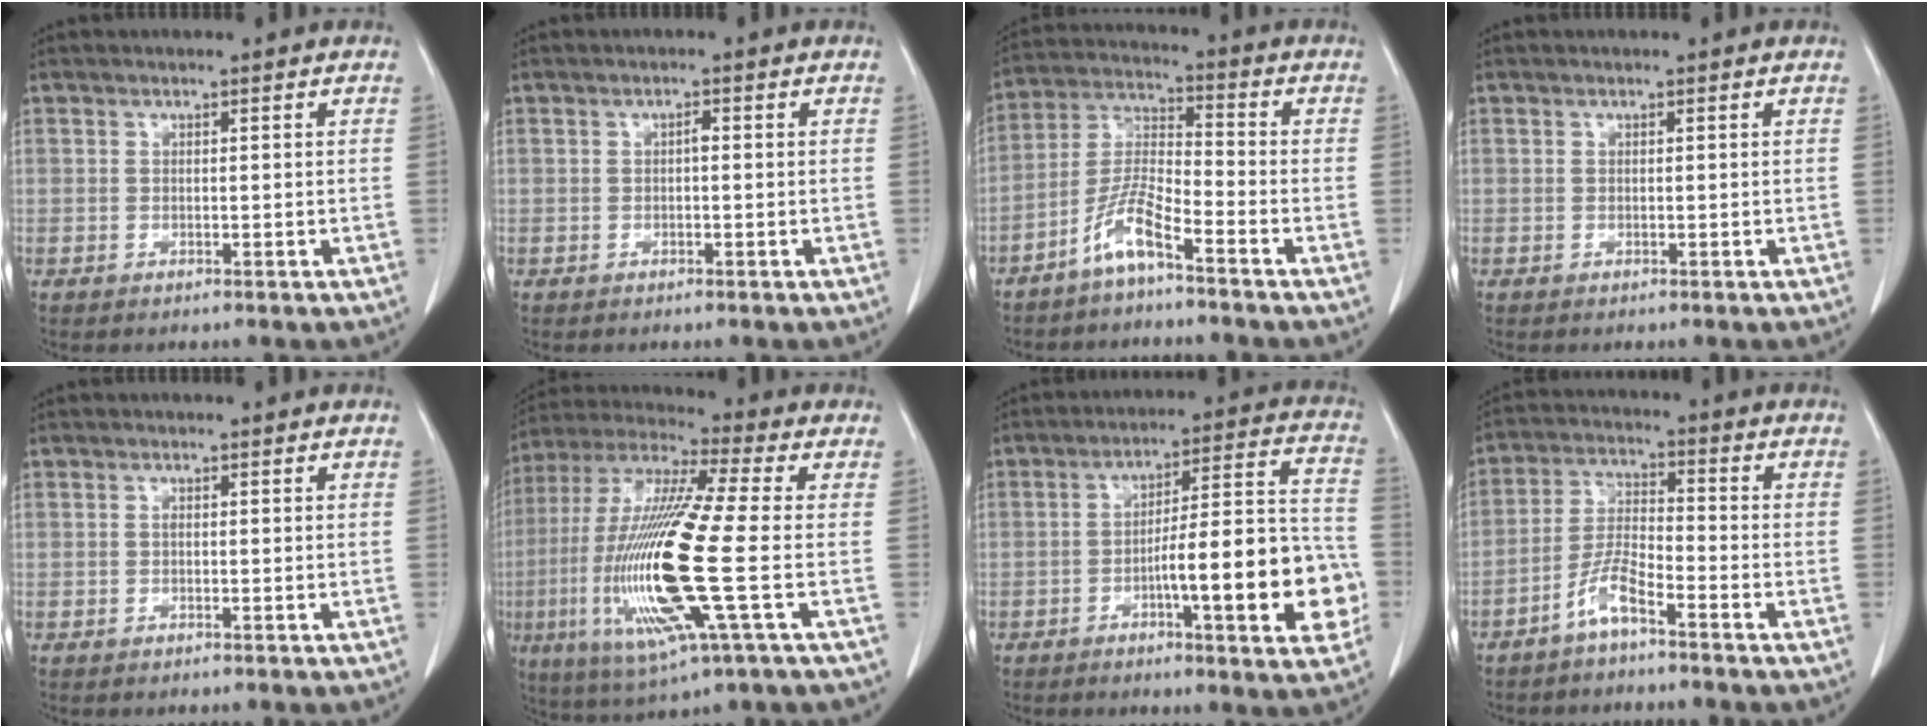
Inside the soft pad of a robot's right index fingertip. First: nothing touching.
{"total": 0.8, "force": [-0.1, 0.2, 0.7], "torque": [-0.014, 0.002, -0.001]}
{"total": 6.9, "force": [-4.8, 0.5, 5.0], "torque": [-0.113, -0.007, -0.100]}
{"total": 0.0}
{"total": 0.0}
{"total": 20.4, "force": [-3.5, 1.1, 20.0], "torque": [-0.432, -0.017, -0.068]}
{"total": 15.4, "force": [-4.4, 2.4, 14.6], "torque": [-0.198, 0.021, -0.059]}
{"total": 5.3, "force": [-3.8, 0.5, 3.7], "torque": [-0.083, 0.000, -0.079]}